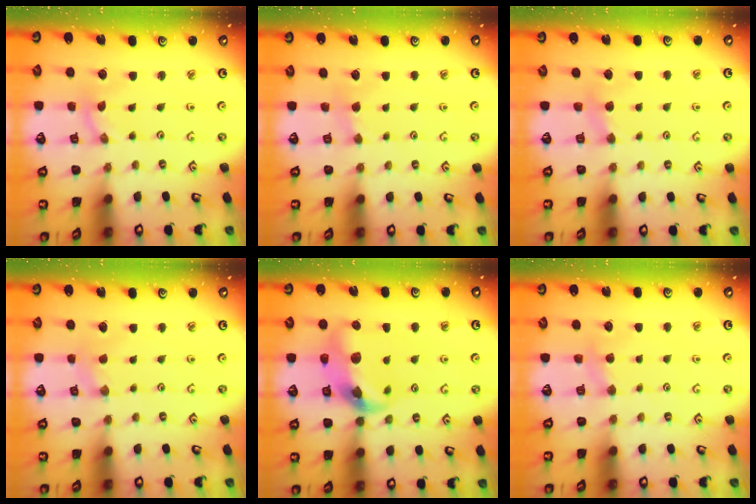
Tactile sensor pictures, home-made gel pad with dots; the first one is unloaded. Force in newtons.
{"total": 1.9, "press": 1.9, "slide": 0.3}
{"total": 4.2, "press": 4.2, "slide": 0.6}
{"total": 1.4, "press": 1.4, "slide": 0.3}
{"total": 11.8, "press": 11.7, "slide": 1.6}
{"total": 3.2, "press": 3.2, "slide": 0.4}